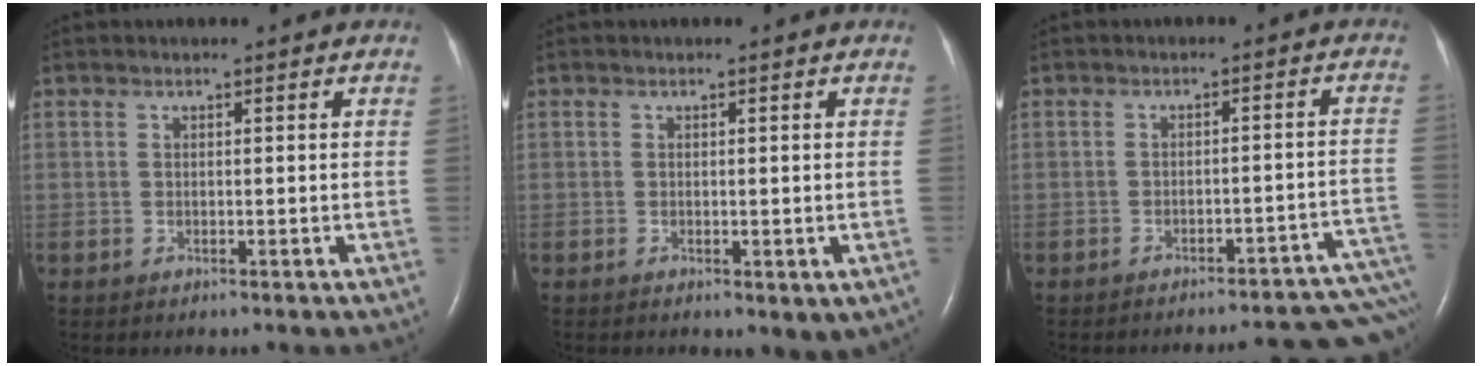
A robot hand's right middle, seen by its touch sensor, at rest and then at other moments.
{"total": 2.4, "force": [-0.7, 1.2, 1.9], "torque": [-0.025, -0.005, -0.002]}
{"total": 17.3, "force": [-16.3, 1.7, 5.4], "torque": [0.001, 0.023, -0.180]}